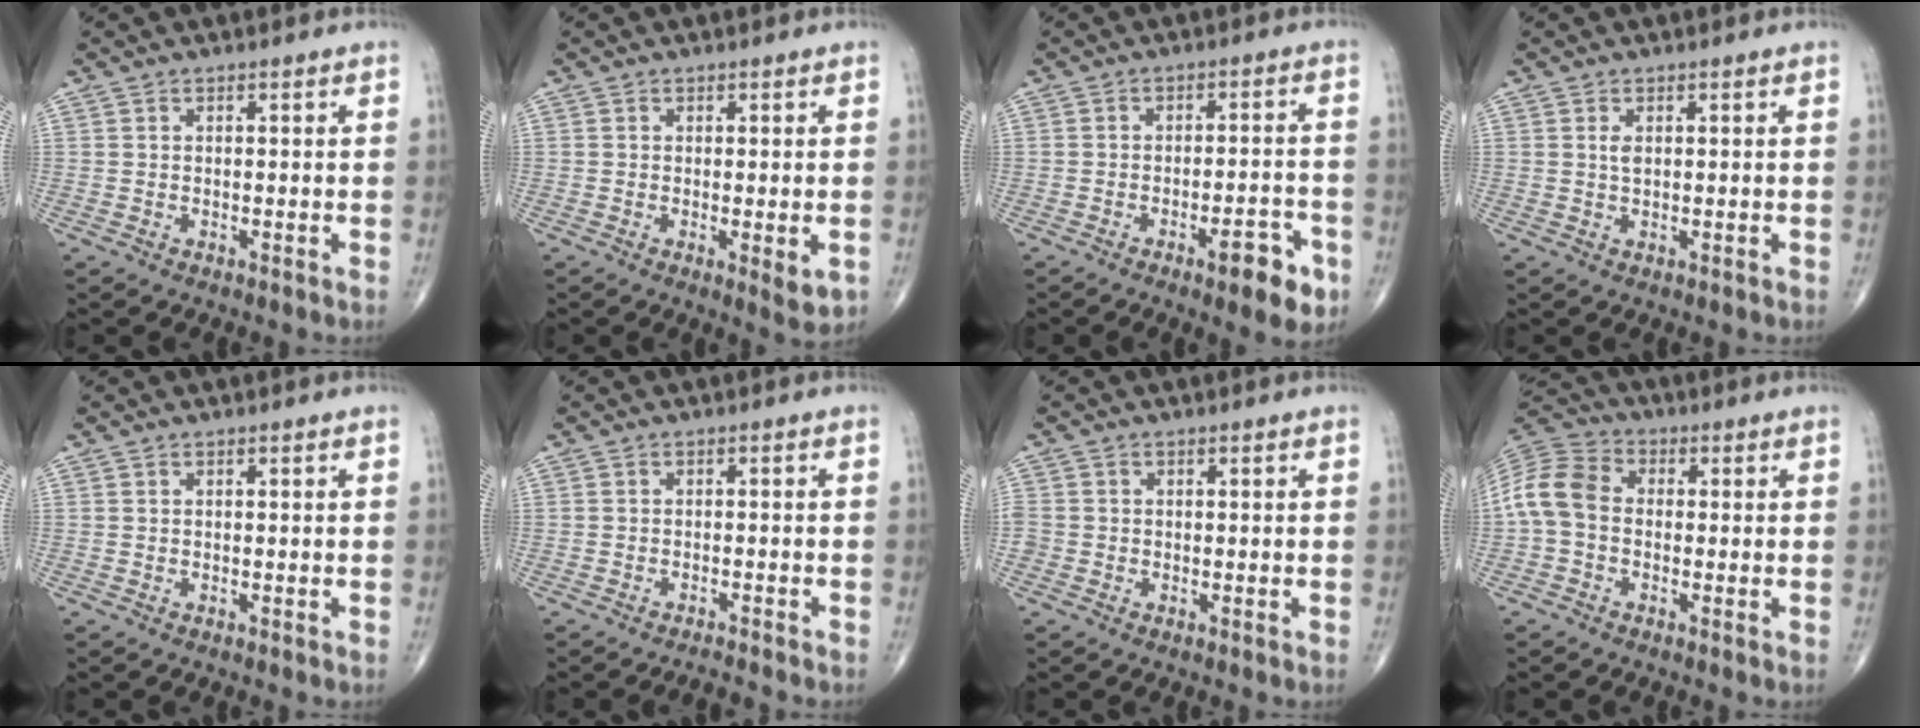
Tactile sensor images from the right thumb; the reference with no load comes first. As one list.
[{"total": 3.9, "force": [-0.9, 1.2, 3.6], "torque": [-0.053, -0.012, -0.012]}, {"total": 8.5, "force": [-4.3, 2.8, 6.8], "torque": [-0.078, 0.024, -0.055]}, {"total": 1.4, "force": [0.4, 0.7, 1.1], "torque": [-0.023, -0.002, 0.008]}, {"total": 0.0}, {"total": 2.0, "force": [-1.9, -0.1, 0.3], "torque": [-0.017, 0.005, -0.032]}, {"total": 2.0, "force": [-0.6, 1.8, 0.7], "torque": [-0.014, 0.003, -0.014]}, {"total": 9.4, "force": [-0.8, 7.0, 6.3], "torque": [-0.123, 0.026, -0.032]}]